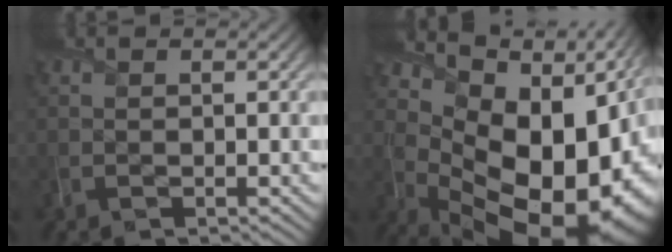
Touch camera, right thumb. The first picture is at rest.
{"total": 19.3, "force": [1.5, 12.5, 14.6], "torque": [-0.191, -0.032, 0.079]}